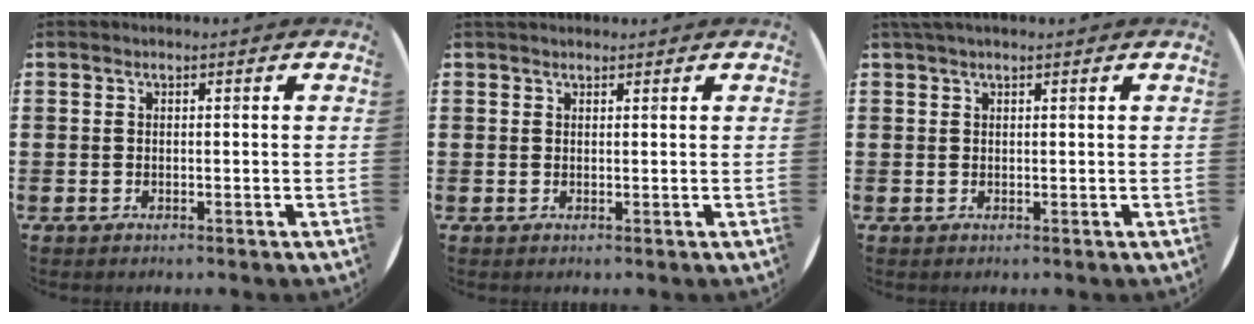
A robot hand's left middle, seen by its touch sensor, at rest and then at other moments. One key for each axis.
{"total": 0.8, "fx": 0.7, "fy": 0.3, "fz": 0.0, "tx": -0.001, "ty": 0.002, "tz": 0.014}
{"total": 0.9, "fx": 0.8, "fy": 0.0, "fz": 0.5, "tx": -0.009, "ty": 0.002, "tz": 0.015}